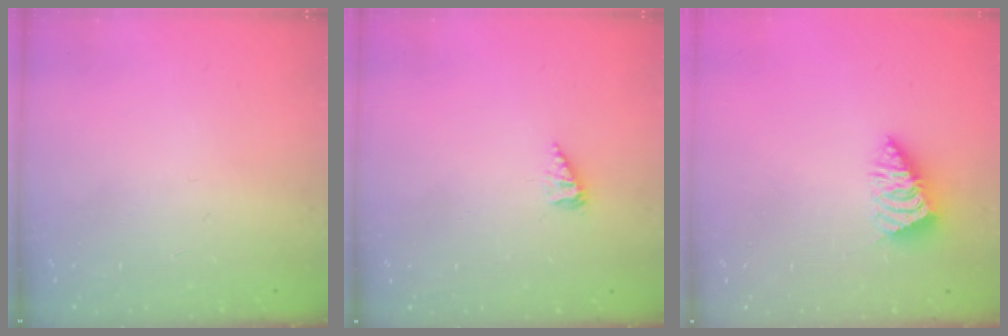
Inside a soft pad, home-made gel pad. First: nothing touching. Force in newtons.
{"total": 3.0, "press": 3.0, "slide": 0.4}
{"total": 2.1, "press": 2.1, "slide": 0.3}